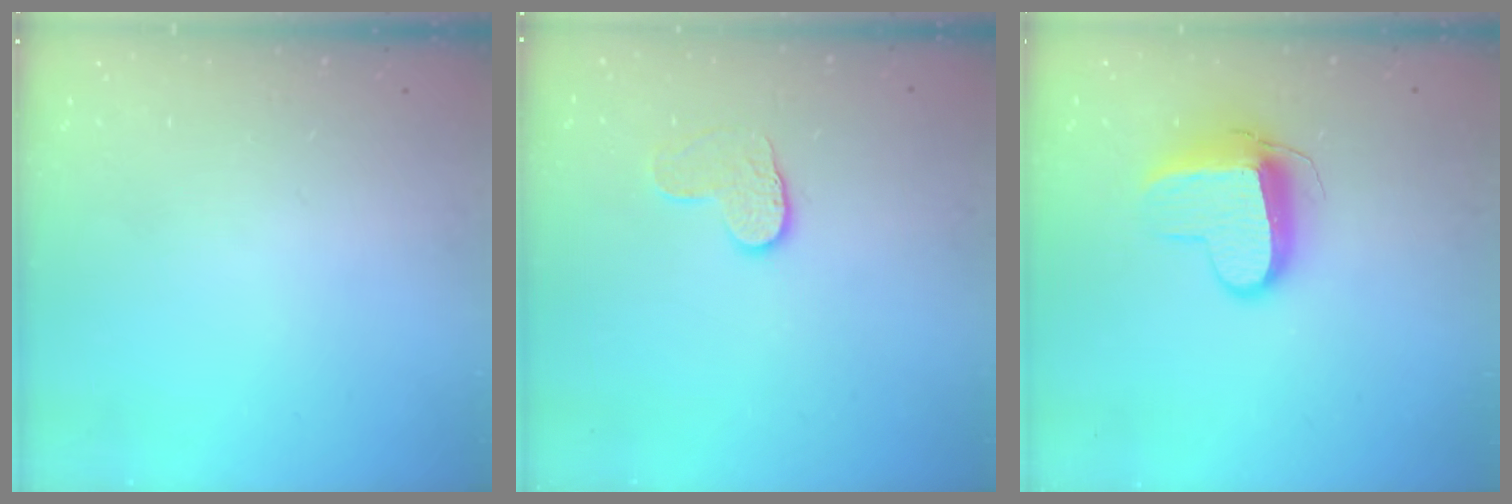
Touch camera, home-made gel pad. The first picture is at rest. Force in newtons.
{"total": 6.9, "press": 6.8, "slide": 0.5}
{"total": 11.1, "press": 11.1, "slide": 0.4}